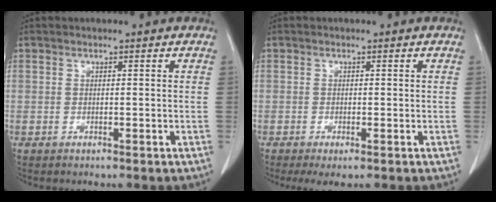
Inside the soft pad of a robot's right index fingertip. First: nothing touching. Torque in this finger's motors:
{"motor_torque": [0.15, -0.12, 0.09, 0.03]}